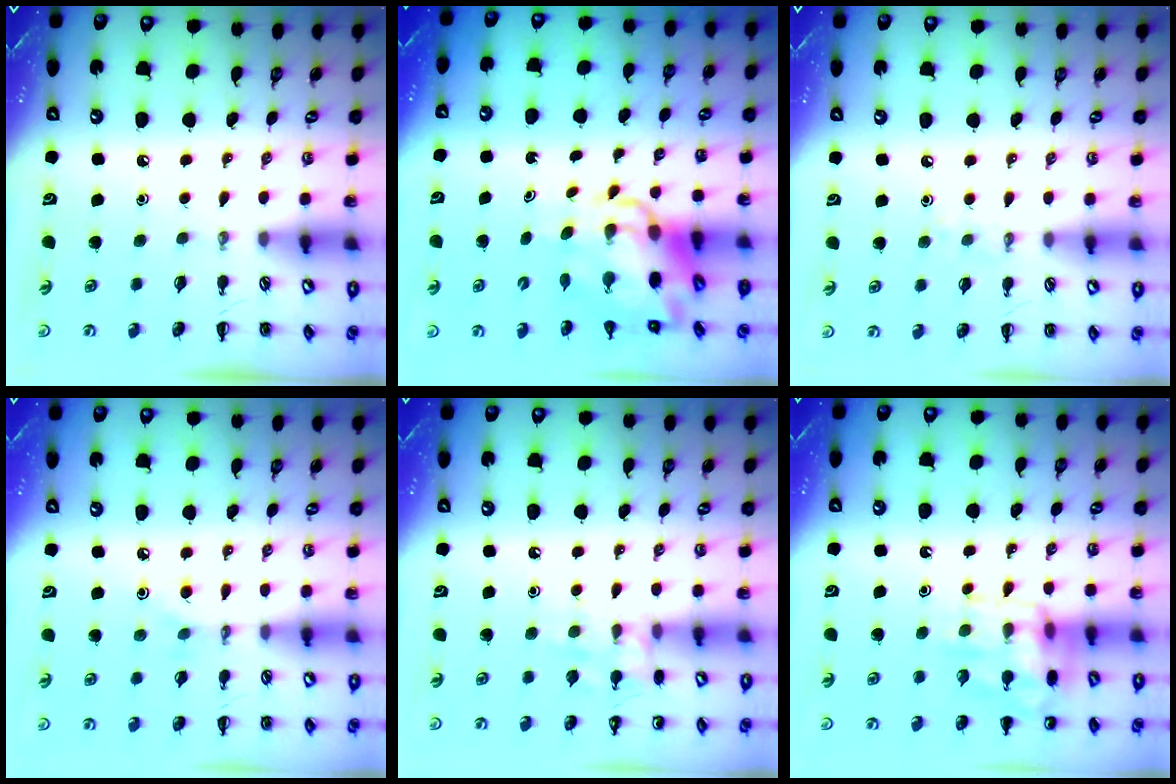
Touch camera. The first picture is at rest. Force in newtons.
{"total": 10.0, "press": 9.6, "slide": 2.7}
{"total": 3.2, "press": 3.1, "slide": 0.9}
{"total": 5.1, "press": 4.8, "slide": 1.6}
{"total": 9.2, "press": 9.1, "slide": 1.2}
{"total": 13.3, "press": 13.3, "slide": 1.3}